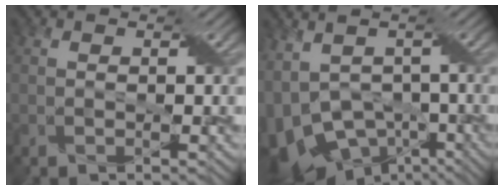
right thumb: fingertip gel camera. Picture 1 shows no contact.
{"total": 11.9, "force": [-3.5, 7.6, 8.5], "torque": [-0.185, -0.019, -0.031]}